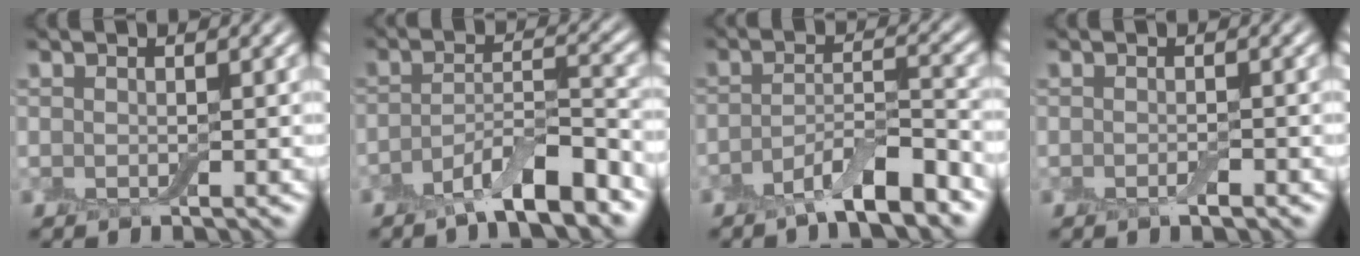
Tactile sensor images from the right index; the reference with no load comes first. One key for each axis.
{"total": 6.0, "fx": -4.1, "fy": 1.3, "fz": 4.2, "tx": -0.069, "ty": 0.002, "tz": -0.073}
{"total": 5.3, "fx": -3.6, "fy": 1.1, "fz": 3.7, "tx": -0.061, "ty": 0.002, "tz": -0.067}
{"total": 0.9, "fx": -0.5, "fy": 0.2, "fz": 0.7, "tx": -0.012, "ty": -0.002, "tz": -0.008}